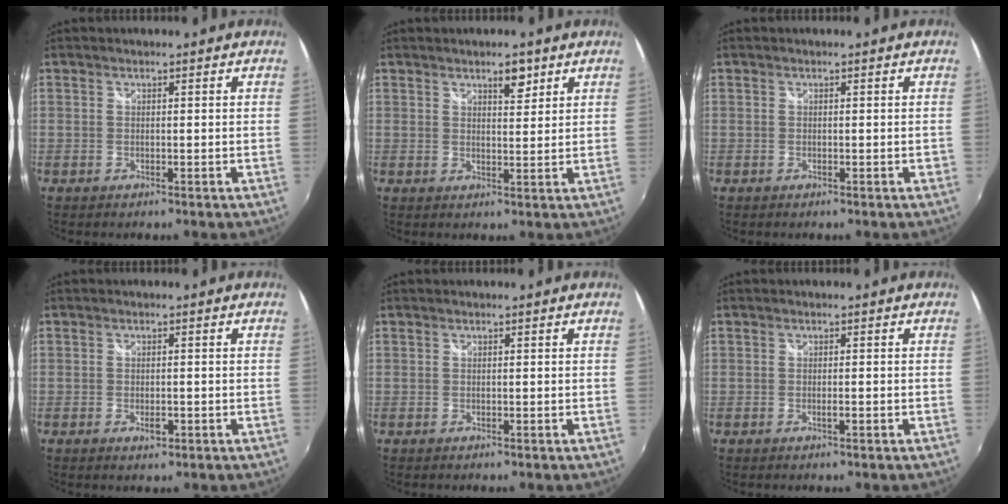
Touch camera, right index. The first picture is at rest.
{"total": 3.5, "force": [2.3, 1.3, 2.2], "torque": [-0.030, 0.002, 0.036]}
{"total": 1.0, "force": [-0.5, 0.4, 0.8], "torque": [-0.009, 0.001, -0.005]}
{"total": 2.1, "force": [-0.8, 1.1, 1.6], "torque": [-0.027, -0.004, -0.013]}
{"total": 0.0}
{"total": 1.3, "force": [-0.6, 0.0, 1.1], "torque": [-0.018, 0.000, -0.010]}